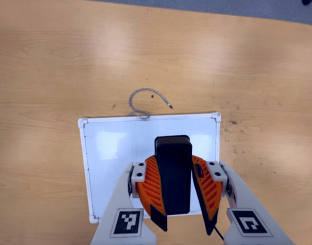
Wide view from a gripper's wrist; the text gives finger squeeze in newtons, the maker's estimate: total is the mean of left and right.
{"total": 9.8, "left": 9.3, "right": 10.3}